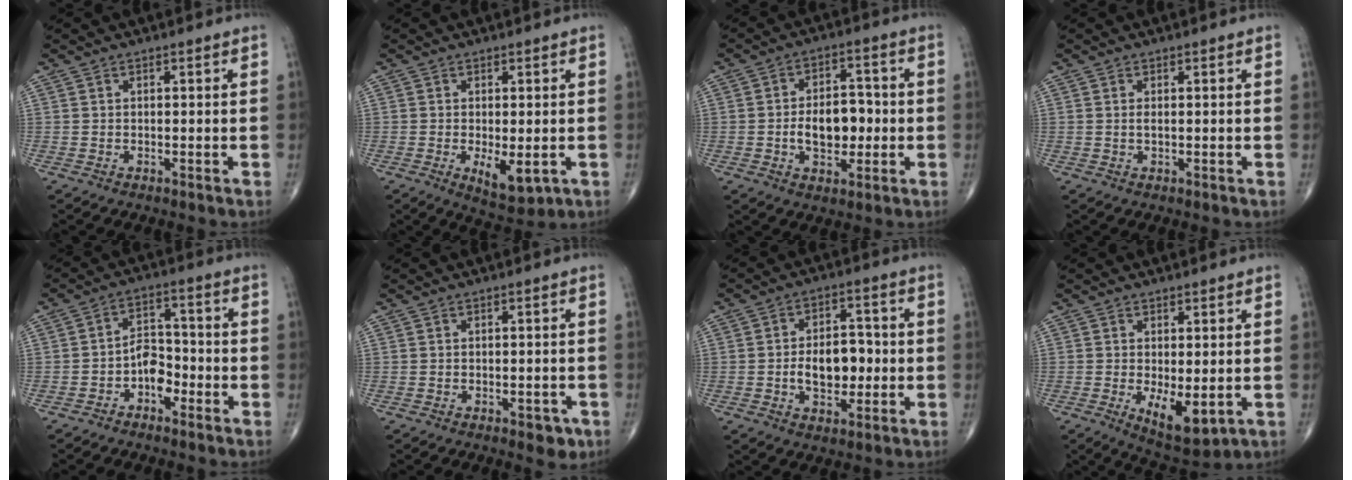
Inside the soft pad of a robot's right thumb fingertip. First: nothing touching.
{"total": 6.2, "force": [-1.4, 2.6, 5.4], "torque": [-0.077, -0.017, -0.012]}
{"total": 9.5, "force": [-1.2, 5.9, 7.4], "torque": [-0.095, 0.017, -0.020]}
{"total": 0.9, "force": [0.1, 0.4, 0.8], "torque": [-0.019, -0.002, 0.002]}
{"total": 5.9, "force": [-2.7, 3.8, 3.7], "torque": [-0.038, 0.032, -0.055]}
{"total": 3.2, "force": [-1.6, 1.6, 2.2], "torque": [-0.015, 0.004, -0.016]}
{"total": 9.4, "force": [-1.2, 5.8, 7.3], "torque": [-0.093, 0.017, -0.020]}
{"total": 7.8, "force": [-1.5, 3.4, 6.9], "torque": [-0.099, -0.022, -0.011]}